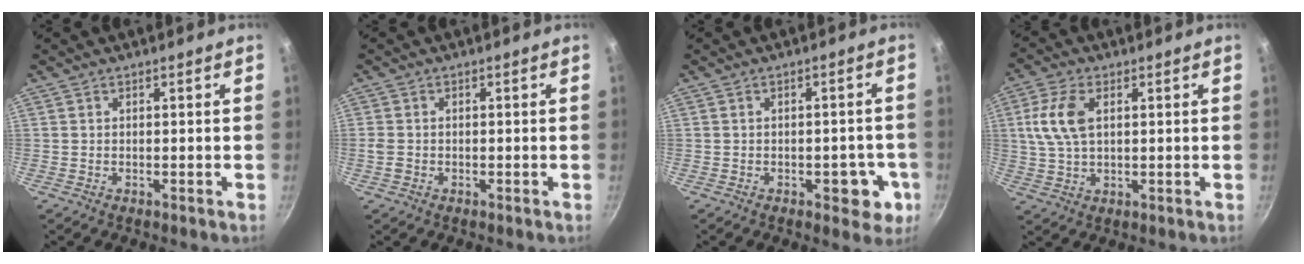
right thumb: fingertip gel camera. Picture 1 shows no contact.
{"total": 2.1, "force": [-0.5, 1.7, 1.0], "torque": [-0.020, 0.002, -0.011]}
{"total": 6.2, "force": [-2.1, 3.5, 4.7], "torque": [-0.027, 0.013, -0.021]}
{"total": 8.5, "force": [1.9, 4.8, 6.7], "torque": [-0.136, 0.007, 0.035]}